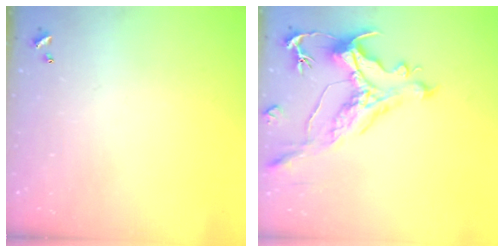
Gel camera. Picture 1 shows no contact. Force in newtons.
{"total": 1.7, "press": 0.9, "slide": 1.4}